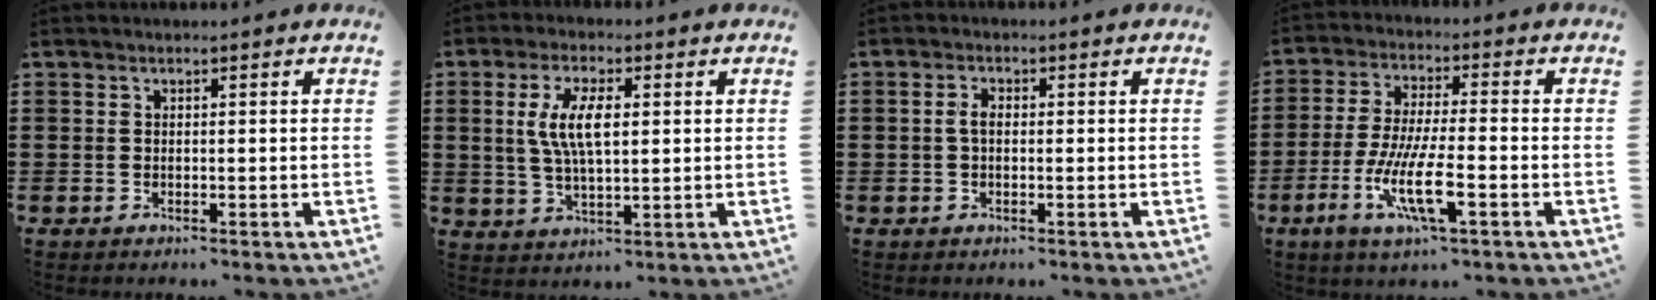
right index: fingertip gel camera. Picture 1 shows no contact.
{"total": 7.4, "force": [1.3, 2.9, 6.7], "torque": [-0.141, 0.008, 0.018]}
{"total": 2.0, "force": [-0.1, 1.0, 1.7], "torque": [-0.034, 0.003, -0.003]}
{"total": 9.8, "force": [-3.8, 1.9, 8.9], "torque": [-0.189, -0.015, -0.075]}